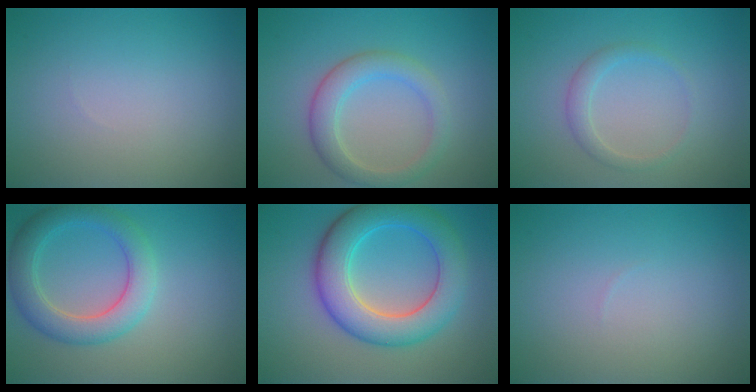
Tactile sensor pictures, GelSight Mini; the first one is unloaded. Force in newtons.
{"total": 3.5, "press": 3.5, "slide": 0.1}
{"total": 1.6, "press": 1.6, "slide": 0.1}
{"total": 4.7, "press": 4.7, "slide": 0.2}
{"total": 7.5, "press": 7.5, "slide": 0.3}
{"total": 0.0}